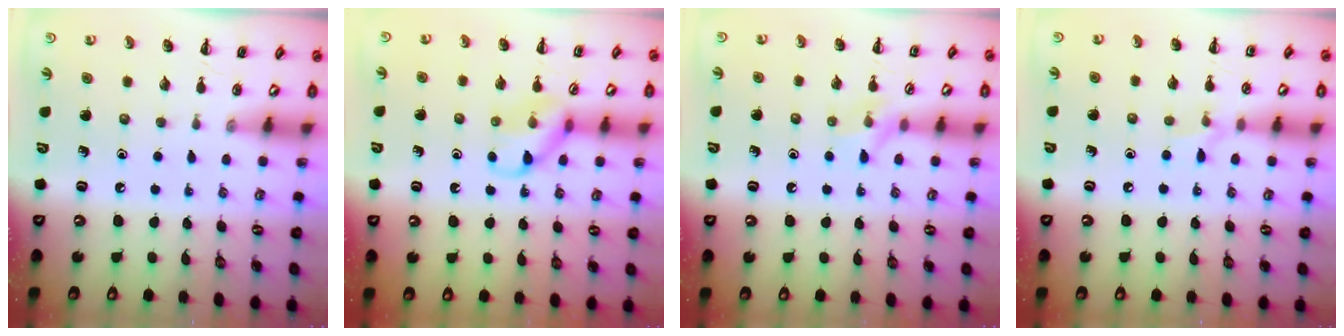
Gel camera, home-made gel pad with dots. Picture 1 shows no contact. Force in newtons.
{"total": 10.7, "press": 10.7, "slide": 0.9}
{"total": 7.9, "press": 7.7, "slide": 1.6}
{"total": 5.4, "press": 5.1, "slide": 1.7}